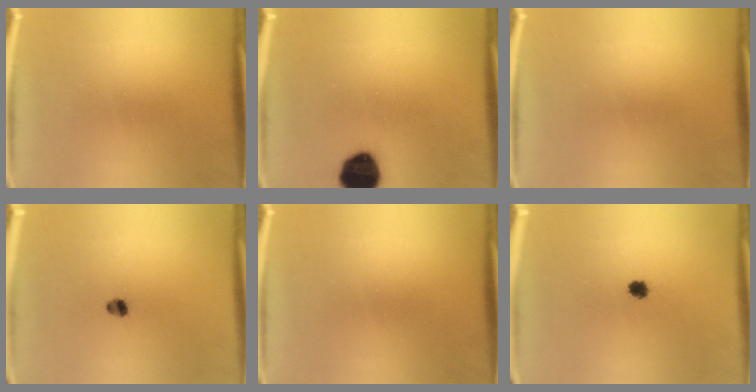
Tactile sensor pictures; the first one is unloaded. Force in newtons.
{"total": 11.6}
{"total": 0.0}
{"total": 2.3}
{"total": 0.0}
{"total": 2.4}